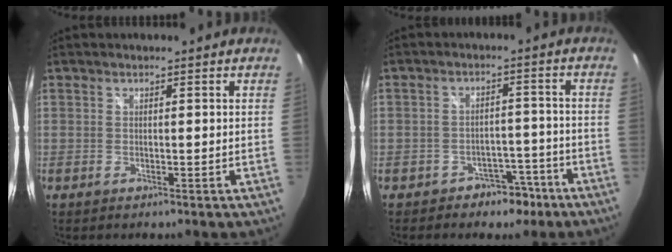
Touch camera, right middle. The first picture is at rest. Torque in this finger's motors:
{"motor_torque": [-0.84, -1.21, -0.77, -0.21]}